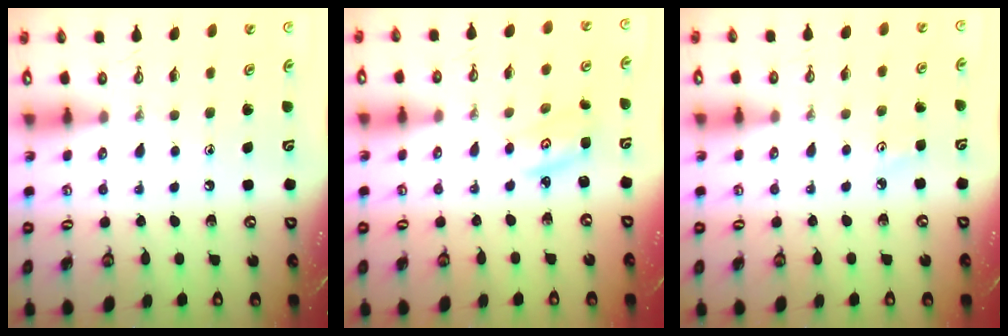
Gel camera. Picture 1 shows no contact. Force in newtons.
{"total": 2.7, "press": 2.7, "slide": 0.2}
{"total": 2.8, "press": 2.8, "slide": 0.4}